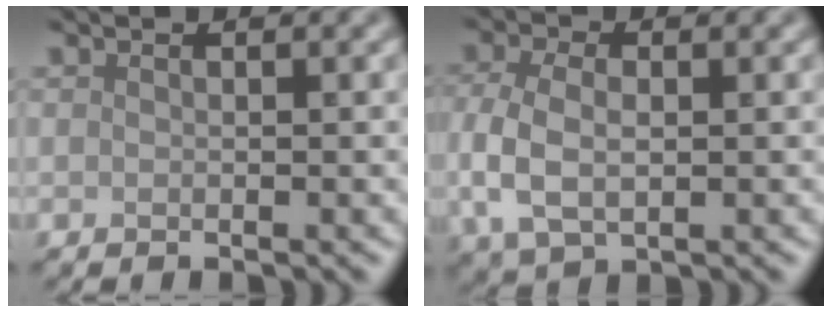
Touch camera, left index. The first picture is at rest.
{"total": 5.2, "force": [-0.5, 3.4, 3.9], "torque": [-0.097, -0.006, -0.011]}